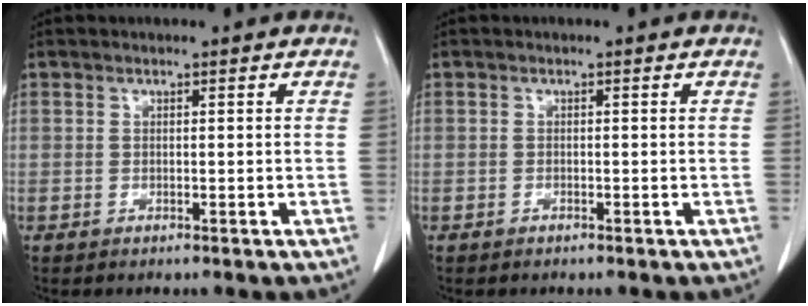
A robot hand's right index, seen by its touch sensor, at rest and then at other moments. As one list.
[{"total": 0.0}]